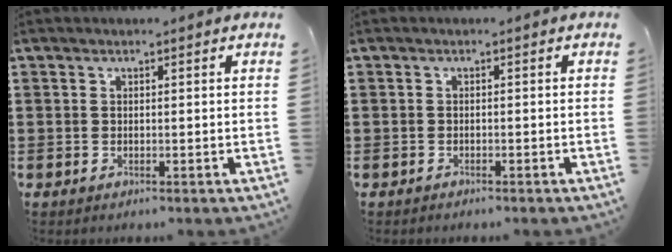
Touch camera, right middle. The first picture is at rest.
{"total": 0.7, "force": [-0.7, 0.1, 0.0], "torque": [-0.002, 0.000, -0.015]}